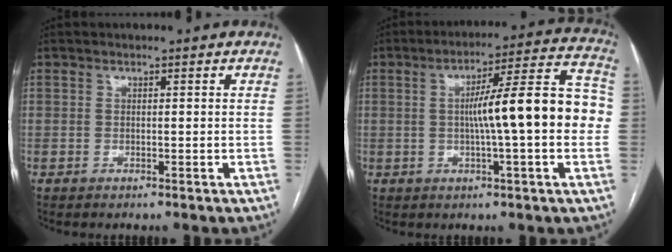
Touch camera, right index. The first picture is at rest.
{"total": 14.7, "force": [-0.2, 1.5, 14.7], "torque": [-0.205, 0.037, -0.006]}